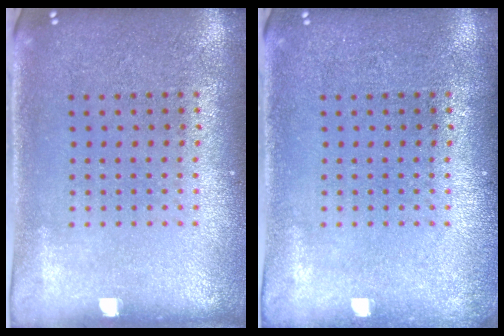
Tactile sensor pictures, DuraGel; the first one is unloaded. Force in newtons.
{"total": 0.6, "press": 0.6, "slide": 0.2}